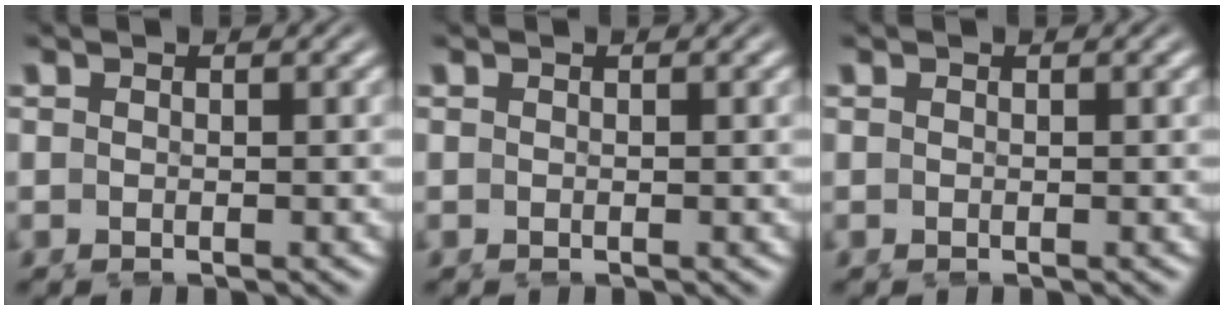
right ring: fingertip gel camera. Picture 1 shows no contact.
{"total": 0.0}
{"total": 0.0}